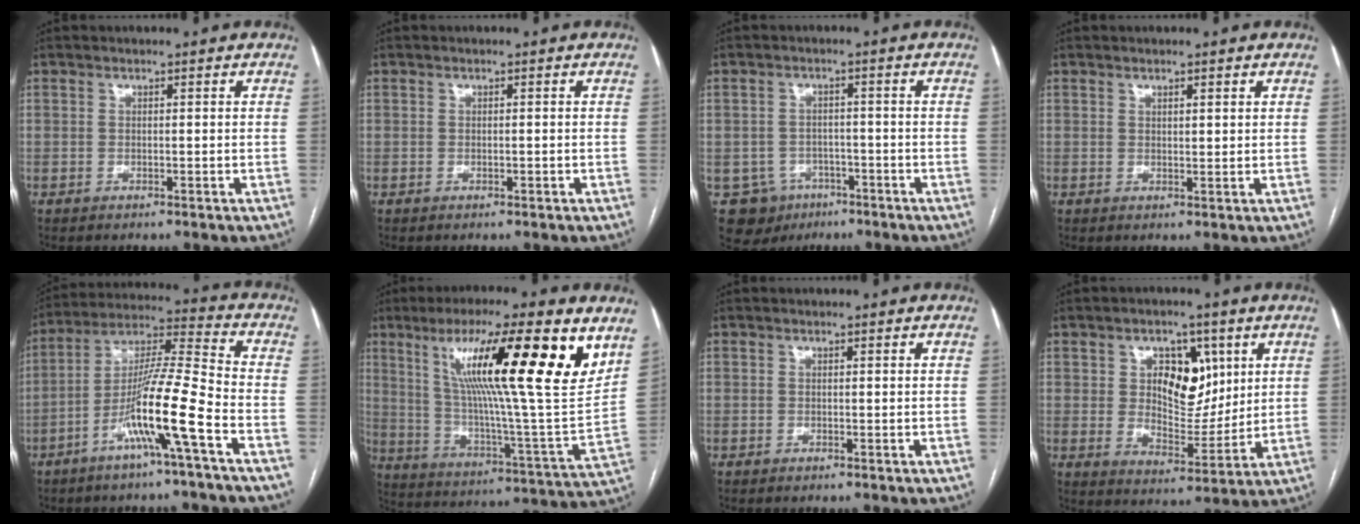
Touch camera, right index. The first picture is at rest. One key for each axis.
{"total": 0.5, "fx": -0.1, "fy": 0.2, "fz": 0.5, "tx": -0.010, "ty": -0.001, "tz": 0.000}
{"total": 7.2, "fx": -3.5, "fy": 6.2, "fz": 1.0, "tx": -0.024, "ty": 0.008, "tz": -0.042}
{"total": 1.4, "fx": 0.9, "fy": 0.3, "fz": 1.1, "tx": -0.023, "ty": -0.002, "tz": 0.015}
{"total": 13.1, "fx": -5.7, "fy": -1.0, "fz": 11.8, "tx": -0.222, "ty": 0.002, "tz": -0.110}
{"total": 24.7, "fx": 12.2, "fy": 1.2, "fz": 21.5, "tx": -0.340, "ty": 0.006, "tz": 0.189}
{"total": 0.0}
{"total": 10.3, "fx": 3.6, "fy": 6.2, "fz": 7.4, "tx": -0.114, "ty": 0.011, "tz": 0.067}